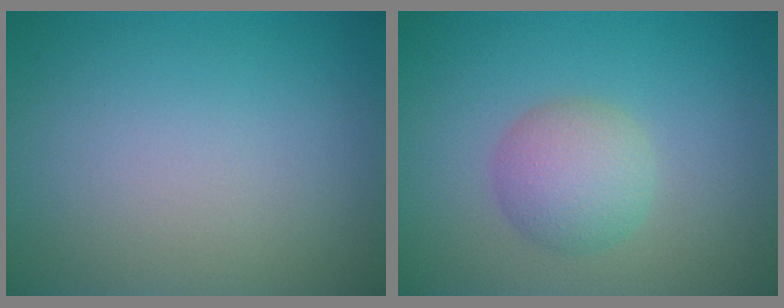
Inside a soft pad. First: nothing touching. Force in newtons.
{"total": 3.4, "press": 3.4, "slide": 0.1}